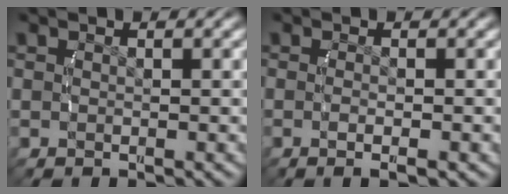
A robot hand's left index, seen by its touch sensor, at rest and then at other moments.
{"total": 1.8, "force": [-1.0, -0.1, 1.4], "torque": [-0.025, -0.002, -0.015]}